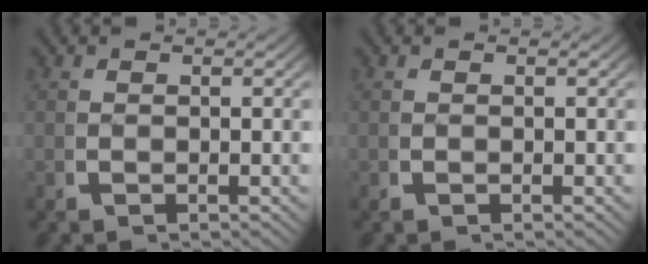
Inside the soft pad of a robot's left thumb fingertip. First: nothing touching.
{"total": 0.0}